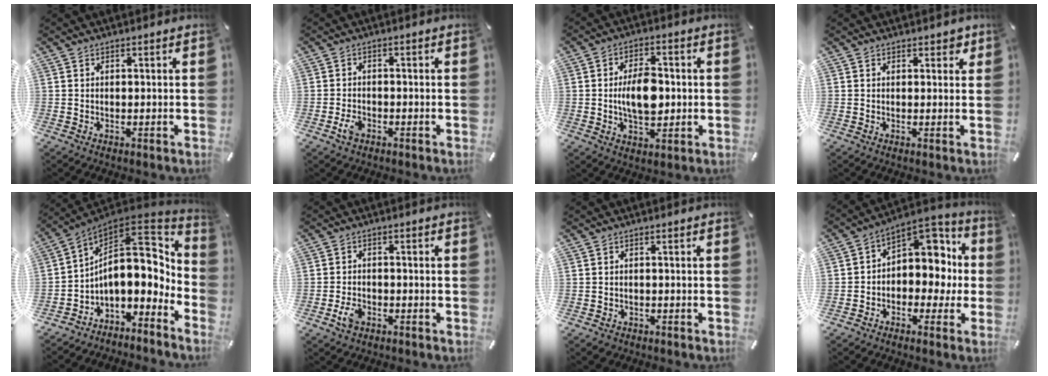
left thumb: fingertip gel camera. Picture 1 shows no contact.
{"total": 2.9, "force": [-1.6, 1.7, 1.8], "torque": [-0.046, 0.001, -0.032]}
{"total": 9.6, "force": [-0.3, 5.7, 7.6], "torque": [-0.132, 0.001, -0.010]}
{"total": 1.9, "force": [1.2, 1.3, 0.8], "torque": [-0.001, -0.002, 0.018]}
{"total": 16.4, "force": [2.7, 10.8, 12.0], "torque": [-0.167, -0.045, 0.048]}
{"total": 3.8, "force": [-1.9, 2.3, 2.3], "torque": [-0.060, 0.001, -0.038]}
{"total": 1.1, "force": [-0.7, 0.8, 0.2], "torque": [-0.002, 0.004, -0.018]}
{"total": 9.4, "force": [1.7, 8.0, 4.7], "torque": [-0.052, -0.026, 0.033]}